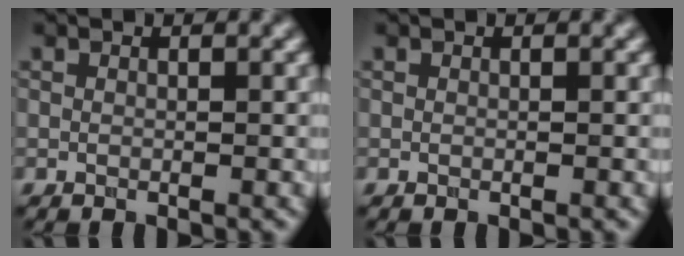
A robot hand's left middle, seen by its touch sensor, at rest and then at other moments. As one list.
[{"total": 0.0}]